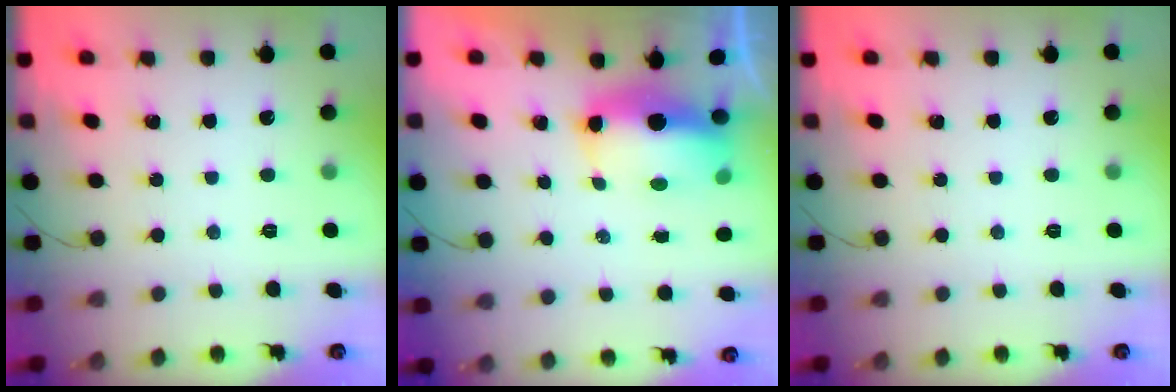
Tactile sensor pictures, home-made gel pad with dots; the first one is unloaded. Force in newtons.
{"total": 10.1, "press": 9.8, "slide": 2.2}
{"total": 0.0}